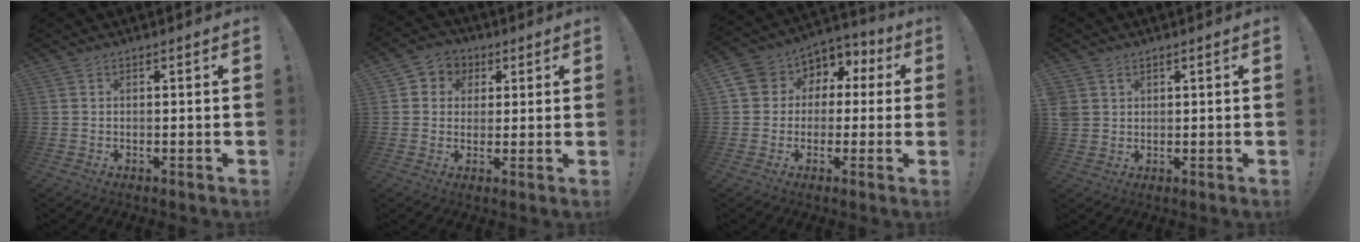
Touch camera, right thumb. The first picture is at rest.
{"total": 5.7, "force": [0.7, 5.4, 1.5], "torque": [-0.013, 0.000, 0.017]}
{"total": 7.7, "force": [0.7, 7.1, 2.7], "torque": [-0.035, -0.006, 0.015]}
{"total": 3.4, "force": [1.6, 2.8, 0.9], "torque": [-0.023, -0.008, 0.031]}